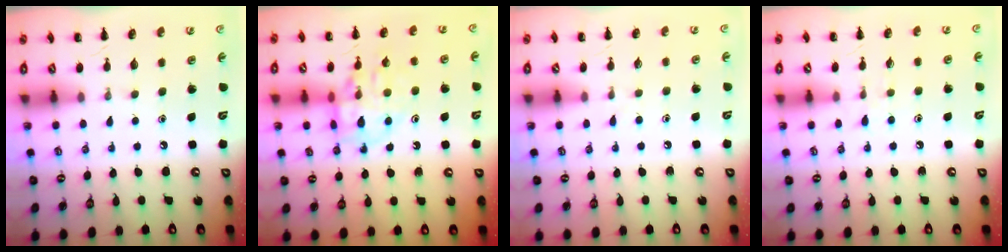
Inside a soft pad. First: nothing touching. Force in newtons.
{"total": 13.2, "press": 13.1, "slide": 1.4}
{"total": 2.5, "press": 2.1, "slide": 1.3}
{"total": 4.7, "press": 4.2, "slide": 2.0}